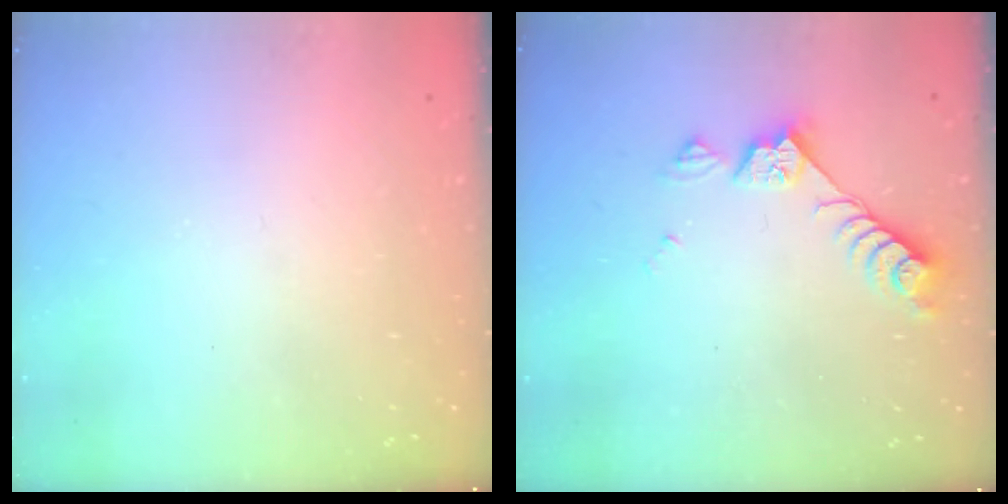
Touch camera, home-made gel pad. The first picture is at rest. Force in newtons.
{"total": 8.4, "press": 8.3, "slide": 0.8}